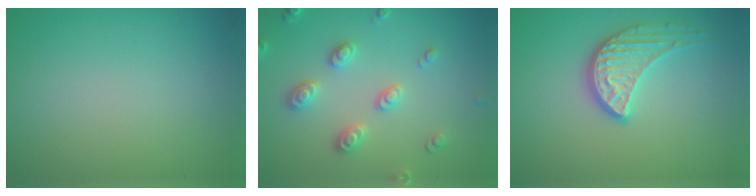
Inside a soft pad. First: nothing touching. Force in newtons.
{"total": 2.8, "press": 2.7, "slide": 0.8}
{"total": 3.5, "press": 3.1, "slide": 1.7}